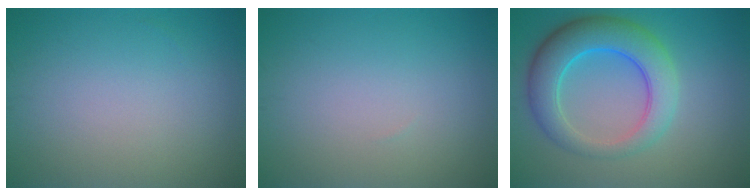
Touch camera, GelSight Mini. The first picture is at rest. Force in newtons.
{"total": 0.0}
{"total": 6.9, "press": 6.9, "slide": 0.3}